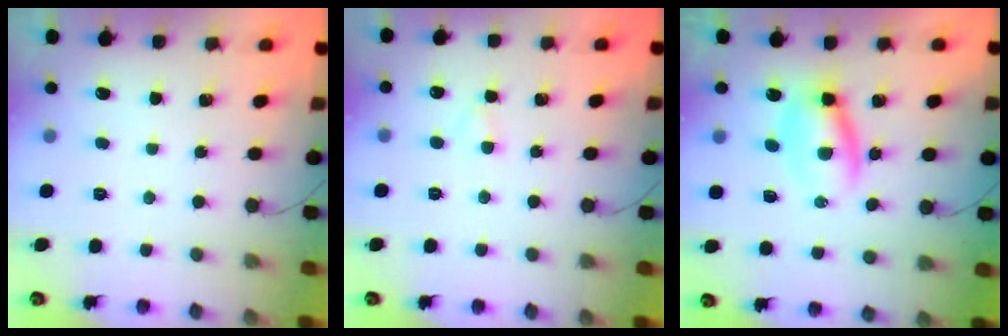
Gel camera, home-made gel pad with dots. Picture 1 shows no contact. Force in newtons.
{"total": 1.6, "press": 1.4, "slide": 0.7}
{"total": 5.1, "press": 5.0, "slide": 1.1}